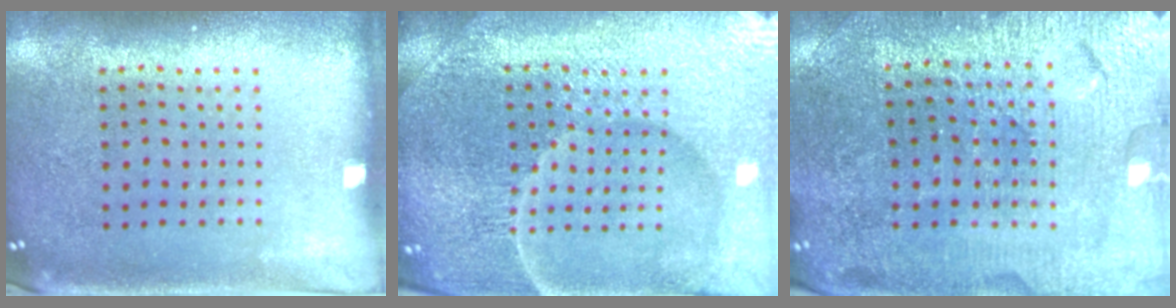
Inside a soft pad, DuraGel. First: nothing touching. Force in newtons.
{"total": 5.7, "press": 5.3, "slide": 2.2}
{"total": 3.2, "press": 3.2, "slide": 0.1}